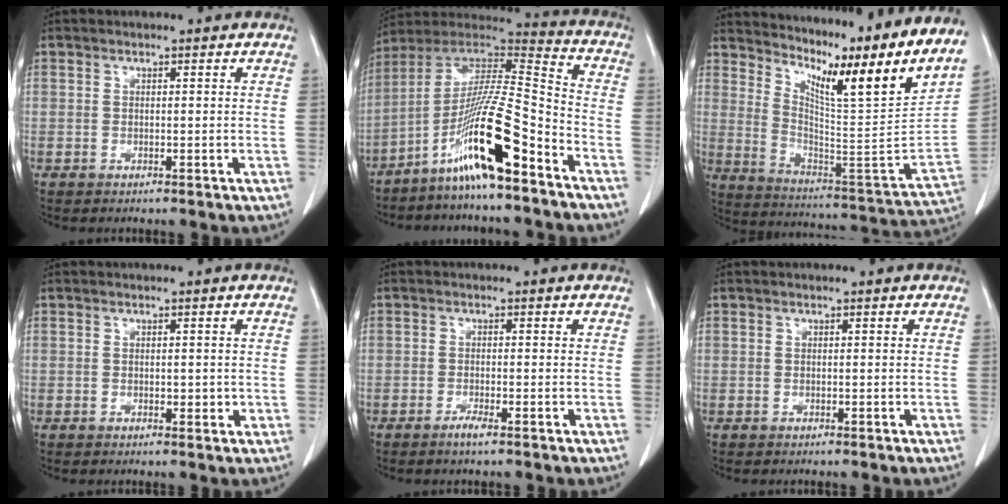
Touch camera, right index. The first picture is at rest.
{"total": 16.2, "force": [-9.4, 0.4, 13.2], "torque": [-0.253, -0.002, -0.174]}
{"total": 23.4, "force": [18.1, -0.6, 14.8], "torque": [-0.235, -0.077, 0.271]}
{"total": 1.4, "force": [0.0, 0.8, 1.2], "torque": [-0.016, -0.001, 0.002]}
{"total": 1.7, "force": [-1.1, 0.0, 1.3], "torque": [-0.025, -0.002, -0.023]}
{"total": 0.0}